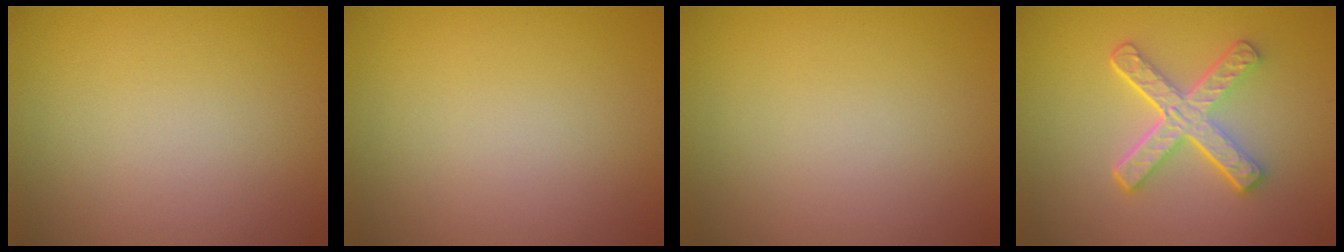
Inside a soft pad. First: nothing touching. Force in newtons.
{"total": 0.0}
{"total": 0.0}
{"total": 5.4, "press": 3.8, "slide": 3.8}